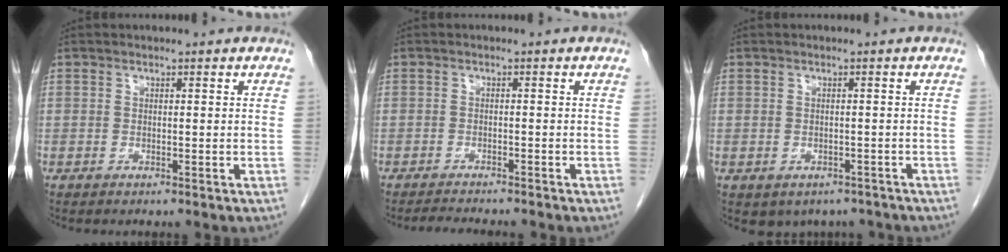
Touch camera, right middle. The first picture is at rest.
{"total": 3.6, "force": [-3.4, -0.1, 1.2], "torque": [-0.020, -0.014, -0.050]}
{"total": 4.5, "force": [-3.4, 2.9, 1.0], "torque": [-0.001, 0.010, -0.038]}